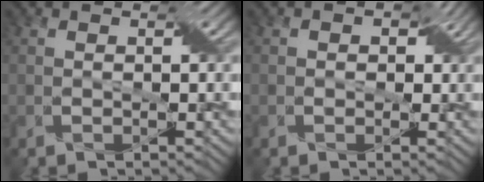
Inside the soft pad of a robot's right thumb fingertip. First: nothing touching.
{"total": 2.3, "force": [0.3, 1.8, 1.3], "torque": [-0.017, 0.002, 0.003]}